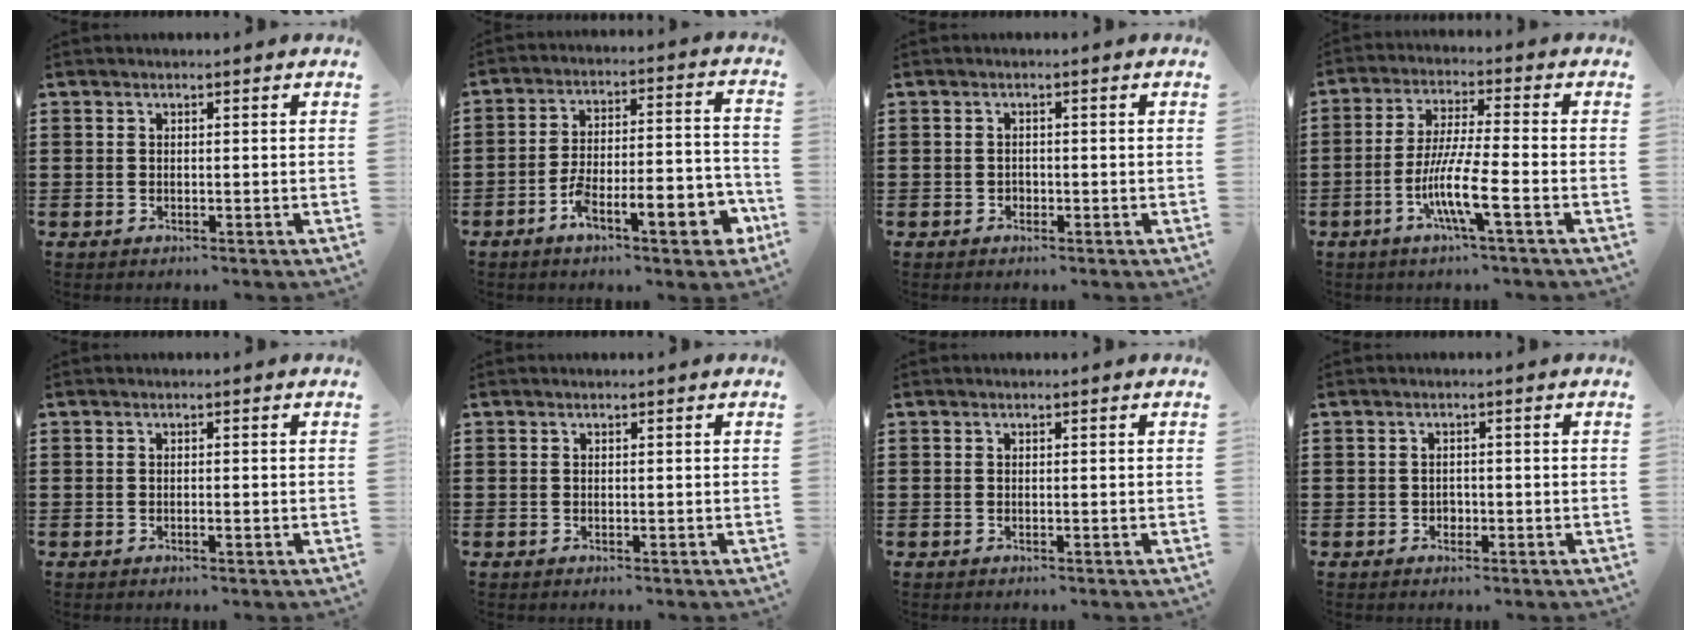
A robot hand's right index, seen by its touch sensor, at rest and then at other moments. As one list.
[{"total": 10.2, "force": [-5.9, 2.8, 7.8], "torque": [-0.139, 0.009, -0.107]}, {"total": 0.8, "force": [-0.4, 0.7, 0.2], "torque": [-0.008, 0.001, -0.010]}, {"total": 9.1, "force": [-3.7, 0.8, 8.3], "torque": [-0.170, -0.013, -0.074]}, {"total": 0.6, "force": [-0.3, 0.0, 0.5], "torque": [-0.009, -0.004, -0.004]}, {"total": 0.0}, {"total": 0.0}, {"total": 1.1, "force": [-0.5, 0.9, 0.4], "torque": [-0.011, 0.000, -0.010]}]